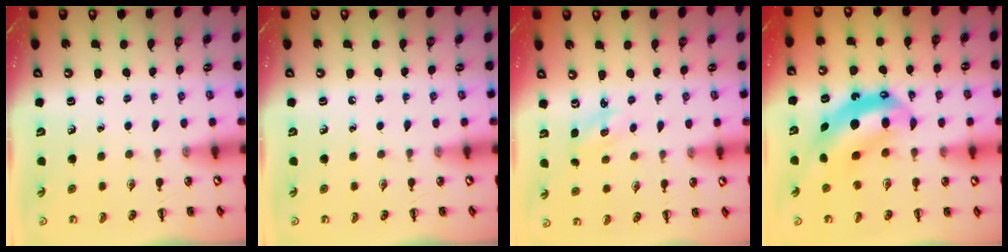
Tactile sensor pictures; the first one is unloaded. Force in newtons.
{"total": 0.0}
{"total": 1.8, "press": 1.8, "slide": 0.5}
{"total": 9.9, "press": 9.6, "slide": 2.4}